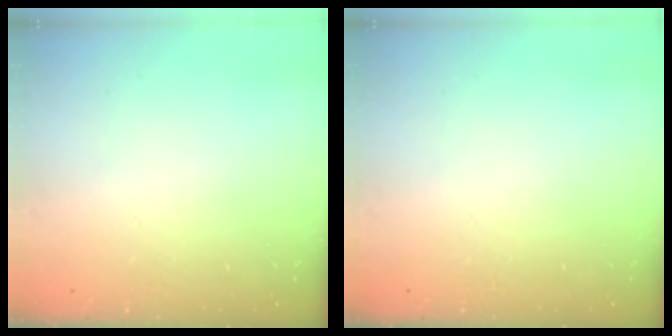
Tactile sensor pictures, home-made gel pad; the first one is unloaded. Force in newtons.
{"total": 0.0}